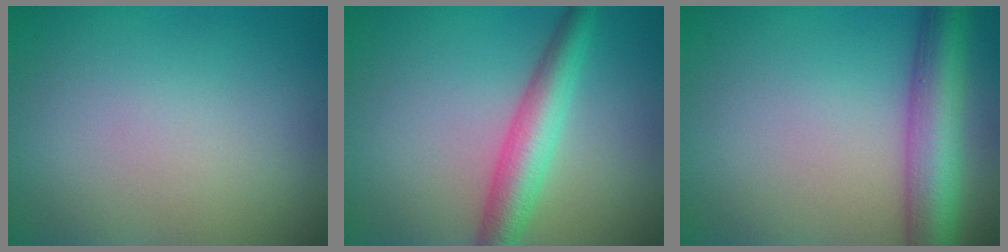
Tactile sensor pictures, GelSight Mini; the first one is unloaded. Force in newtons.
{"total": 4.7, "press": 4.7, "slide": 0.1}
{"total": 7.0, "press": 6.9, "slide": 0.4}